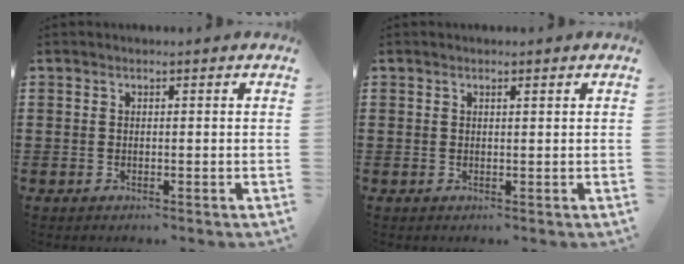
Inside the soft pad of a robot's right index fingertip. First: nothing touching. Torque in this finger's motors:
{"motor_torque": [-0.07, 0.29, 0.04, -0.01]}